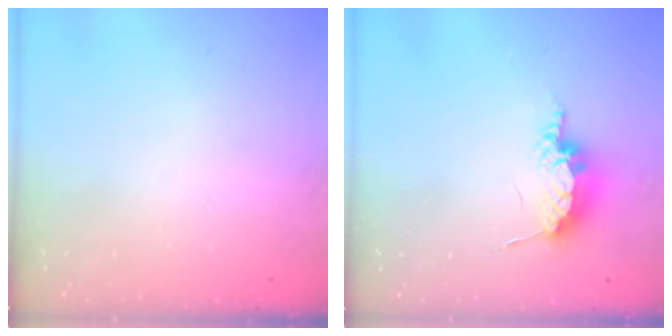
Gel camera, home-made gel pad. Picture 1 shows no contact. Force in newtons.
{"total": 7.5, "press": 7.5, "slide": 0.9}